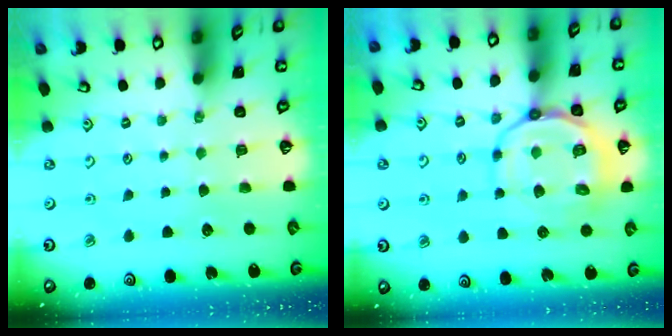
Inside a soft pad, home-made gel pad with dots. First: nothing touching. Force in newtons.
{"total": 13.7, "press": 13.5, "slide": 1.7}